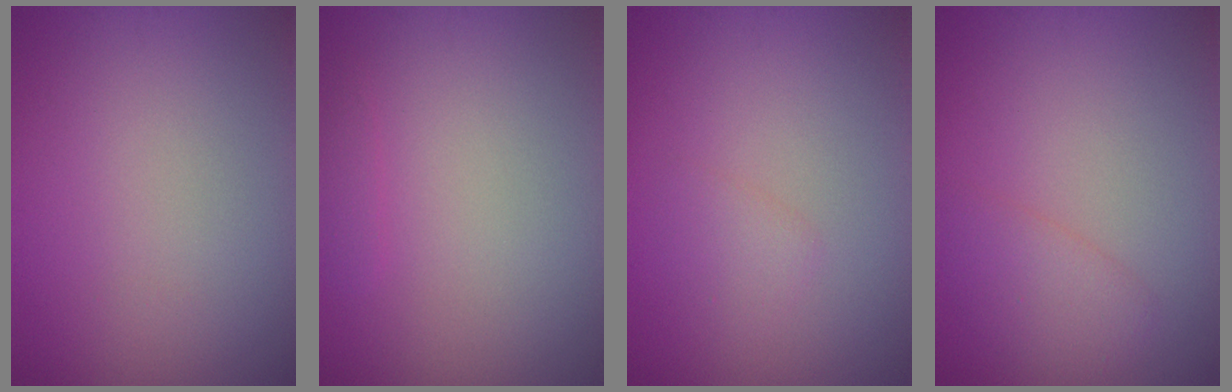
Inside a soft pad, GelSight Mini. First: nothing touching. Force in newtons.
{"total": 0.7, "press": 0.7, "slide": 0.1}
{"total": 1.2, "press": 1.1, "slide": 0.1}
{"total": 2.0, "press": 2.0, "slide": 0.2}